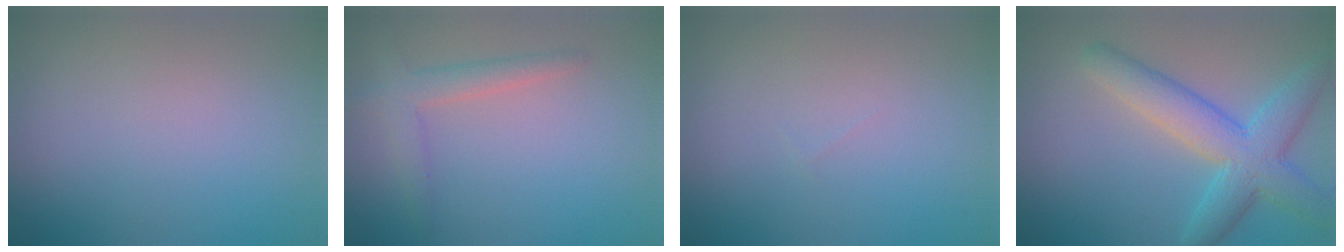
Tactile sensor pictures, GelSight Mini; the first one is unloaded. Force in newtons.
{"total": 2.5, "press": 2.5, "slide": 0.1}
{"total": 0.0}
{"total": 6.1, "press": 6.1, "slide": 0.1}